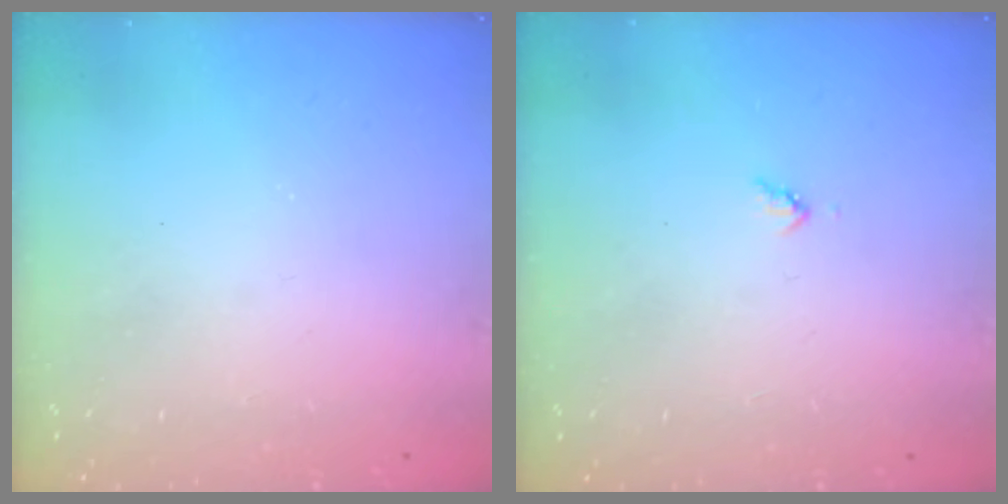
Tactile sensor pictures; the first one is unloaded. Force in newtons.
{"total": 3.0, "press": 3.0, "slide": 0.3}